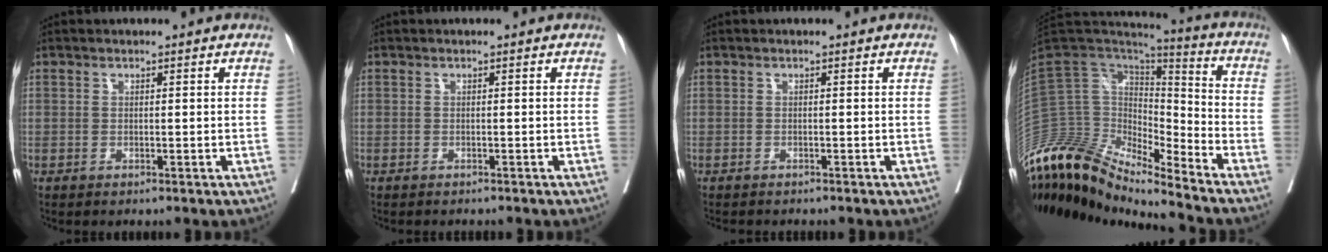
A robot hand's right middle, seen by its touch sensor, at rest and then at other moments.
{"total": 1.7, "force": [-1.6, 0.3, 0.6], "torque": [-0.009, -0.002, -0.020]}
{"total": 2.3, "force": [-2.1, 0.5, 0.8], "torque": [-0.013, -0.003, -0.025]}
{"total": 20.0, "force": [-18.0, 3.3, 8.0], "torque": [-0.158, 0.047, -0.325]}